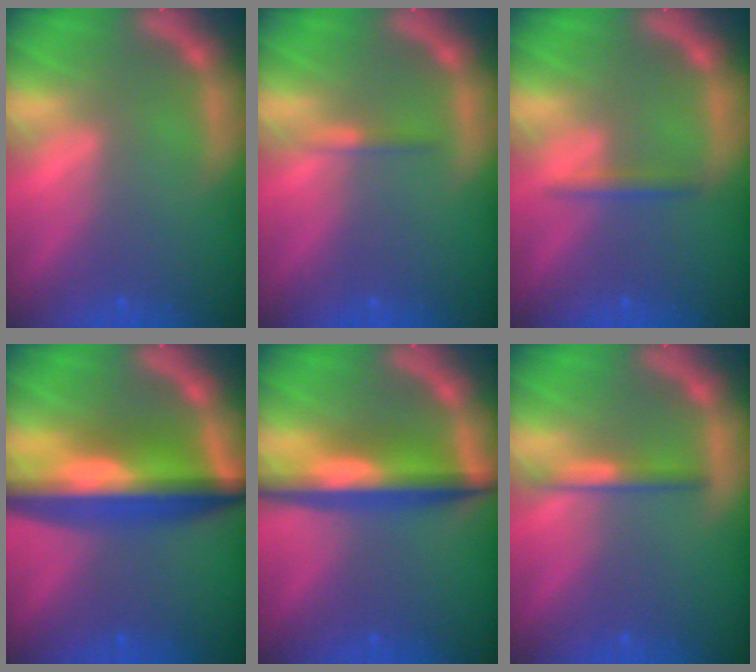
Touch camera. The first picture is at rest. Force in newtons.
{"total": 0.9}
{"total": 1.4}
{"total": 10.0}
{"total": 6.6}
{"total": 2.0}